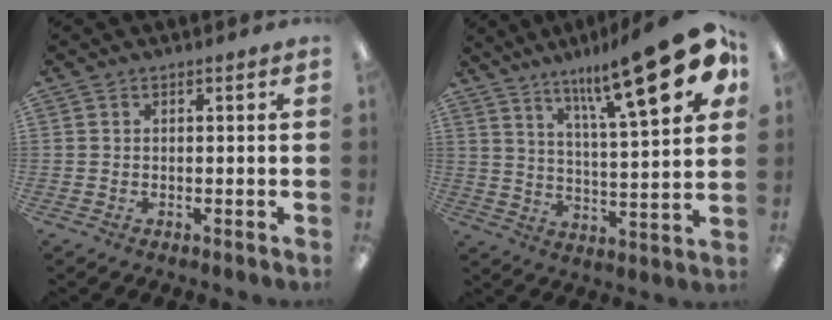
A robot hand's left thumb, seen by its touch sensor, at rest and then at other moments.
{"total": 21.6, "force": [13.2, 5.4, 16.1], "torque": [-0.233, -0.081, 0.201]}